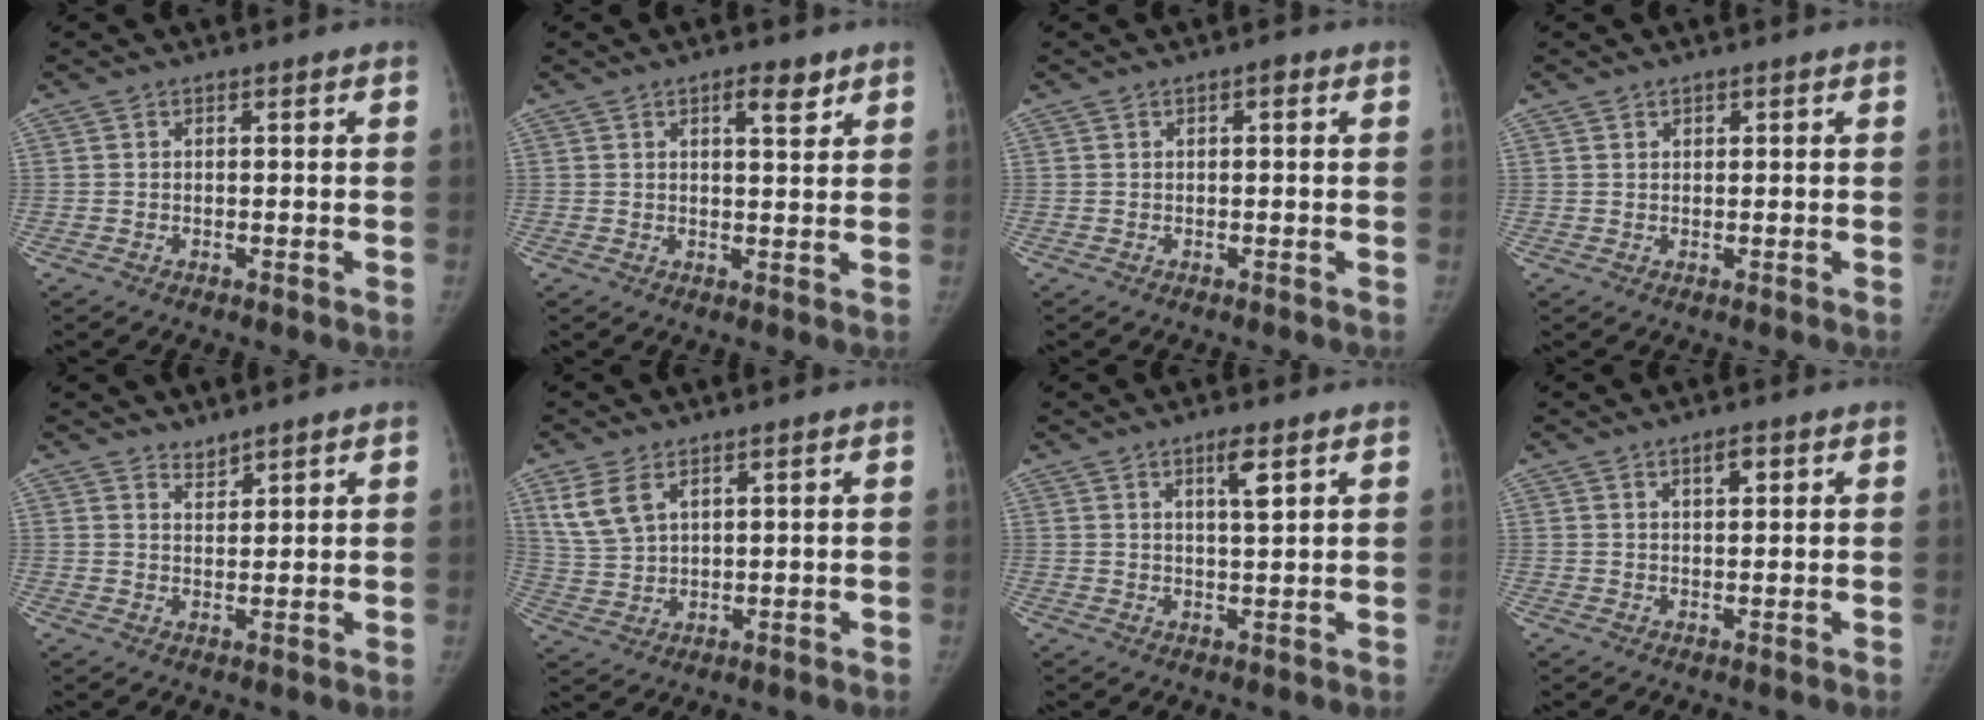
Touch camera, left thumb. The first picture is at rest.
{"total": 4.1, "force": [2.5, 1.4, 2.9], "torque": [-0.033, -0.014, 0.036]}
{"total": 0.6, "force": [0.2, 0.3, 0.5], "torque": [-0.004, 0.002, -0.001]}
{"total": 0.7, "force": [0.4, 0.5, 0.0], "torque": [0.010, -0.003, 0.006]}
{"total": 2.2, "force": [2.1, 0.6, 0.2], "torque": [0.010, -0.018, 0.037]}
{"total": 6.3, "force": [3.5, 3.5, 3.9], "torque": [-0.079, -0.009, 0.085]}
{"total": 3.9, "force": [2.1, 0.6, 3.3], "torque": [-0.054, -0.013, 0.036]}
{"total": 2.4, "force": [1.3, 1.0, 1.8], "torque": [-0.023, -0.005, 0.020]}